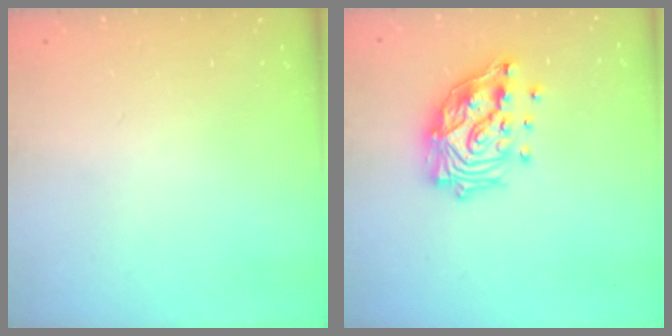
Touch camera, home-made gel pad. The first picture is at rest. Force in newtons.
{"total": 16.8, "press": 16.7, "slide": 1.9}